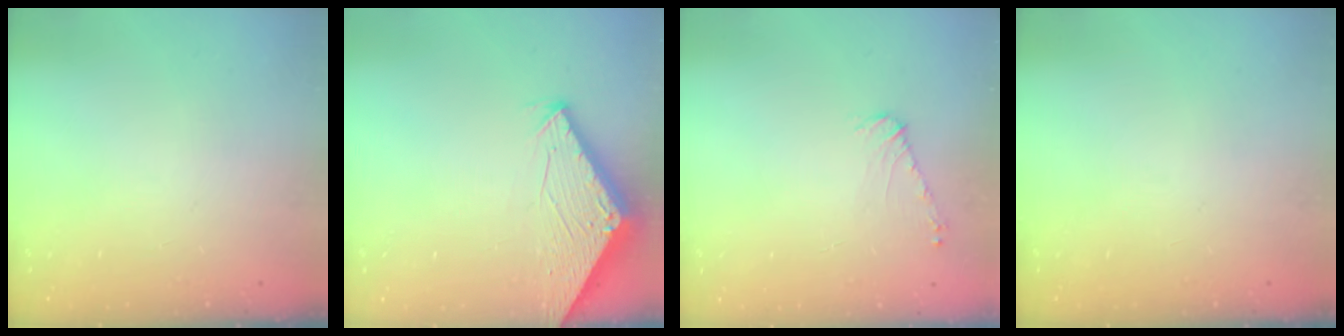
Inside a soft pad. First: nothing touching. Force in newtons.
{"total": 2.9, "press": 2.9, "slide": 0.2}
{"total": 5.8, "press": 5.8, "slide": 0.7}
{"total": 0.0}